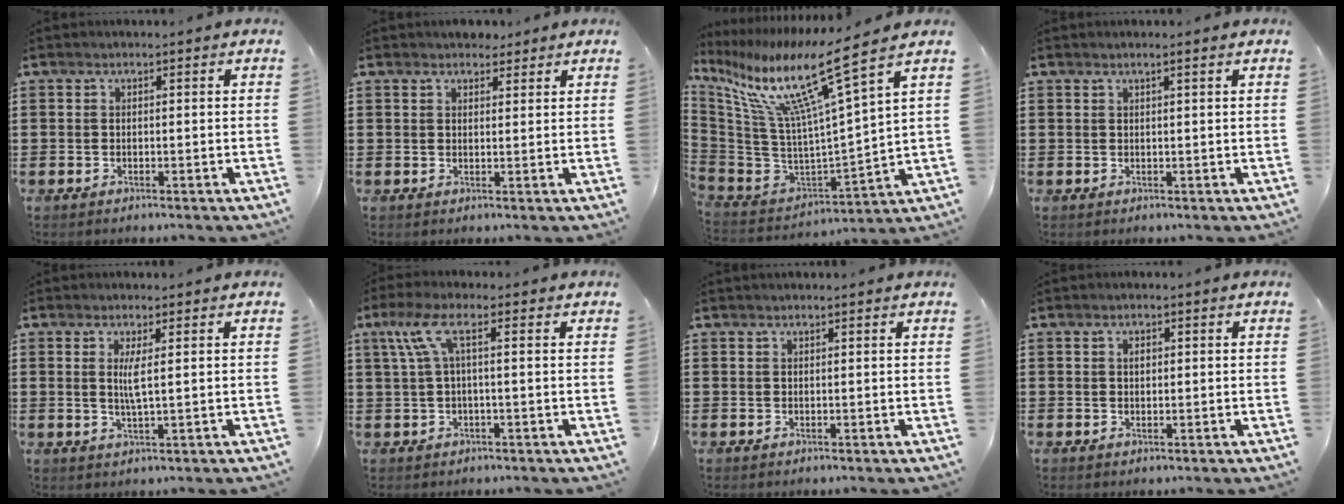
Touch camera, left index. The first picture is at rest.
{"total": 2.4, "force": [2.0, 1.1, 0.4], "torque": [-0.005, 0.006, 0.038]}
{"total": 13.9, "force": [8.5, 0.8, 11.0], "torque": [-0.244, -0.065, 0.123]}
{"total": 0.8, "force": [0.5, -0.2, 0.6], "torque": [-0.010, -0.003, 0.010]}
{"total": 3.1, "force": [0.9, 0.1, 3.0], "torque": [-0.064, -0.003, 0.013]}
{"total": 5.3, "force": [1.2, 0.8, 5.1], "torque": [-0.117, -0.003, 0.014]}
{"total": 0.7, "force": [0.6, 0.0, 0.3], "torque": [-0.007, -0.001, 0.012]}
{"total": 1.2, "force": [0.4, 0.6, 0.9], "torque": [-0.019, 0.005, 0.007]}